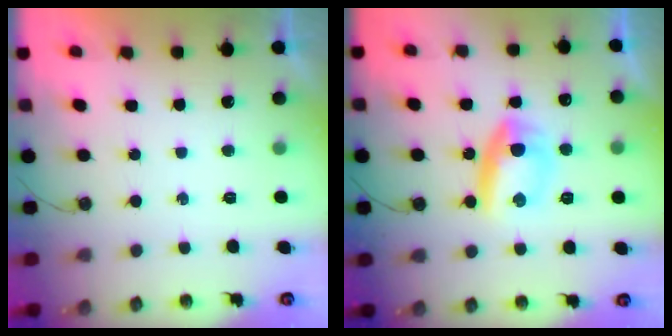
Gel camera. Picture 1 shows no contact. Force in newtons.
{"total": 9.1, "press": 8.9, "slide": 1.5}